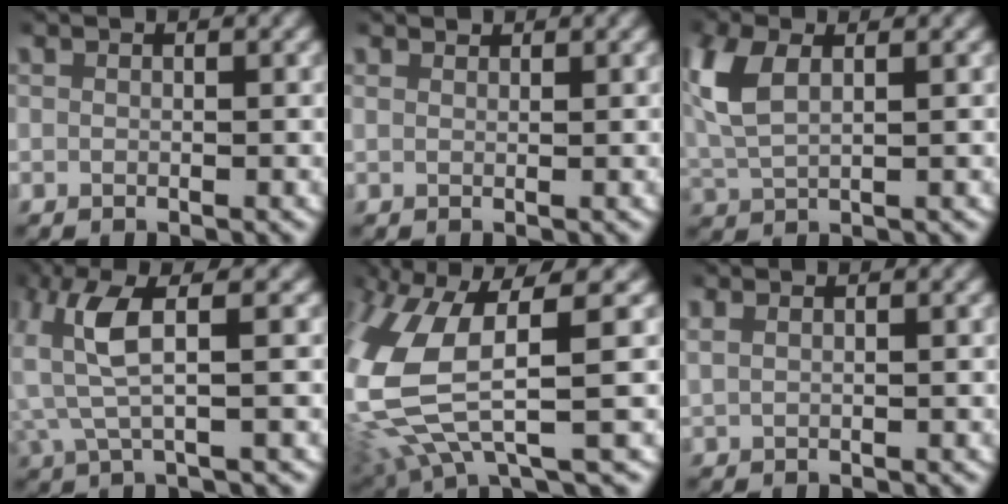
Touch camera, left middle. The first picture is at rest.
{"total": 1.1, "force": [1.1, 0.0, 0.2], "torque": [0.002, -0.001, 0.020]}
{"total": 4.7, "force": [1.4, 2.7, 3.5], "torque": [-0.110, -0.004, 0.032]}
{"total": 5.2, "force": [0.9, 1.7, 4.8], "torque": [-0.109, 0.014, 0.013]}
{"total": 10.6, "force": [-0.5, 6.6, 8.3], "torque": [-0.215, -0.024, 0.003]}
{"total": 1.2, "force": [0.8, 0.5, 0.8], "torque": [-0.019, 0.005, 0.018]}